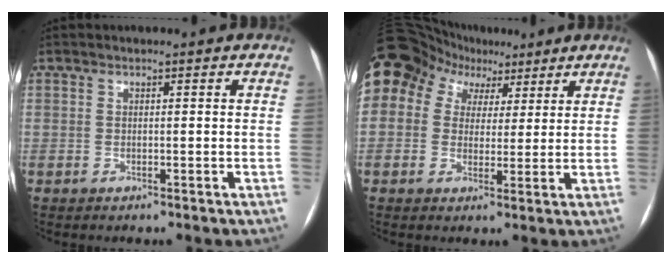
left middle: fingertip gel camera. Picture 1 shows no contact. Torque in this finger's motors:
{"motor_torque": [1.18, -0.95, 1.05, 0.21]}